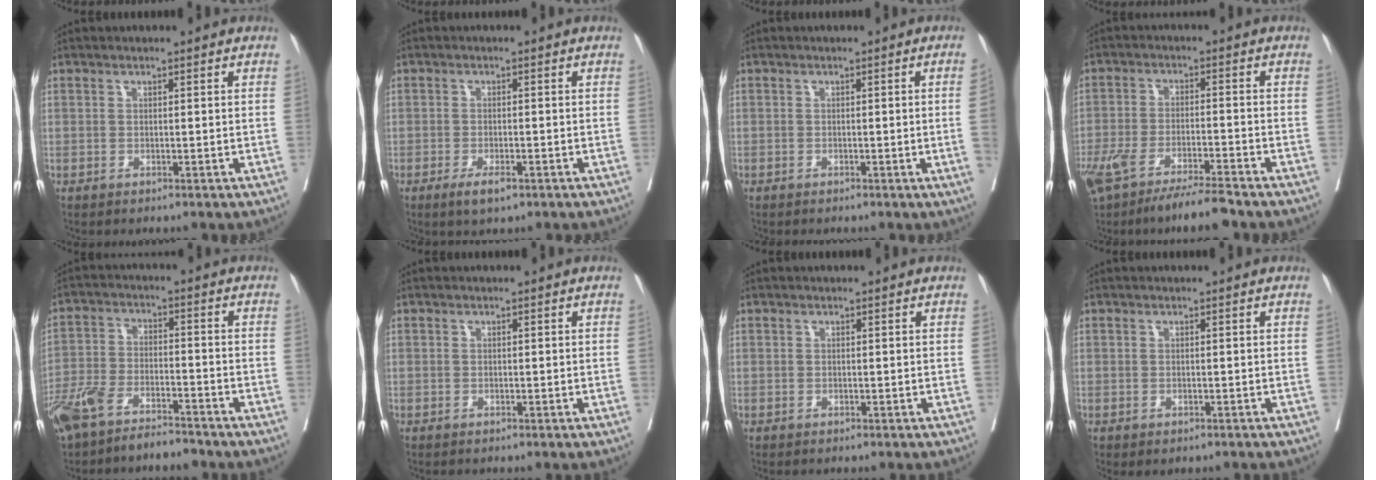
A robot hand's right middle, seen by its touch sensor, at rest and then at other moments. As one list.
[{"total": 3.3, "force": [-1.9, 0.9, 2.5], "torque": [-0.045, -0.003, -0.030]}, {"total": 2.0, "force": [-0.4, -0.8, 1.8], "torque": [-0.022, -0.003, -0.005]}, {"total": 10.6, "force": [-8.3, 1.0, 6.6], "torque": [-0.118, -0.016, -0.141]}, {"total": 9.7, "force": [-8.1, 2.7, 4.7], "torque": [-0.099, -0.008, -0.151]}, {"total": 0.0}, {"total": 0.0}, {"total": 0.7, "force": [-0.4, 0.5, 0.2], "torque": [-0.005, 0.001, -0.003]}]